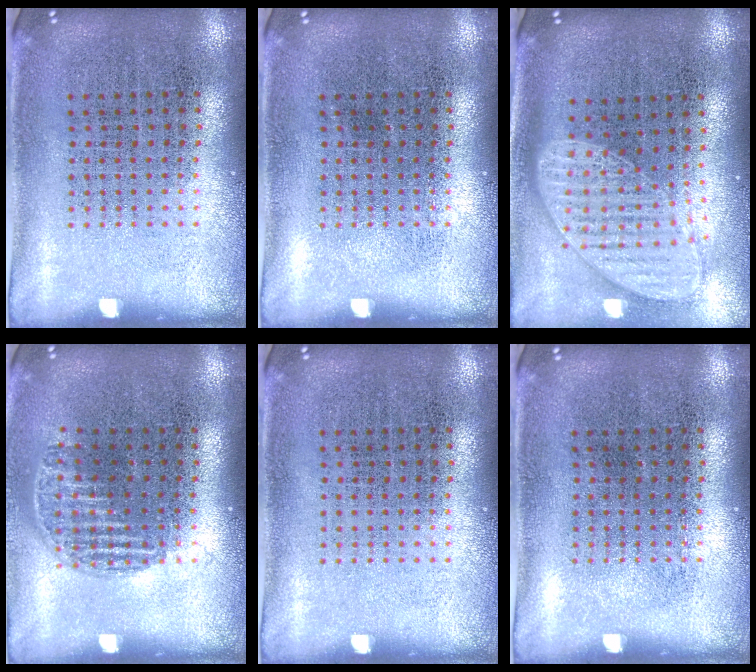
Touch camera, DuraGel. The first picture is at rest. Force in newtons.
{"total": 0.0}
{"total": 1.8, "press": 1.5, "slide": 1.0}
{"total": 1.0, "press": 0.9, "slide": 0.5}
{"total": 0.0}
{"total": 0.0}